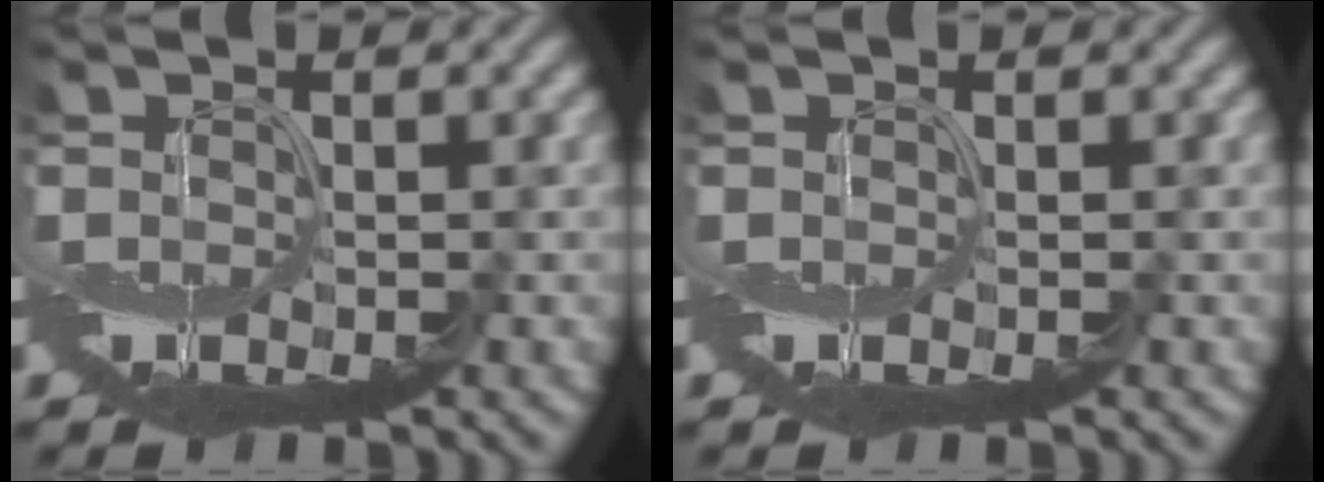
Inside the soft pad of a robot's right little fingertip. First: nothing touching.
{"total": 0.0}